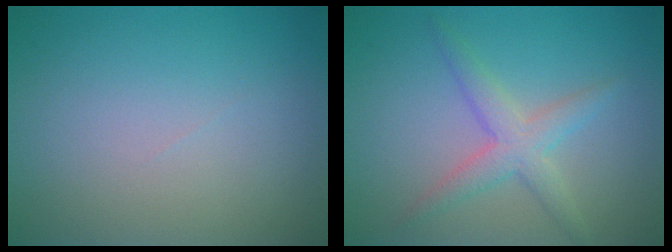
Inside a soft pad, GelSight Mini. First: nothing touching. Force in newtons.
{"total": 3.0, "press": 3.0, "slide": 0.2}